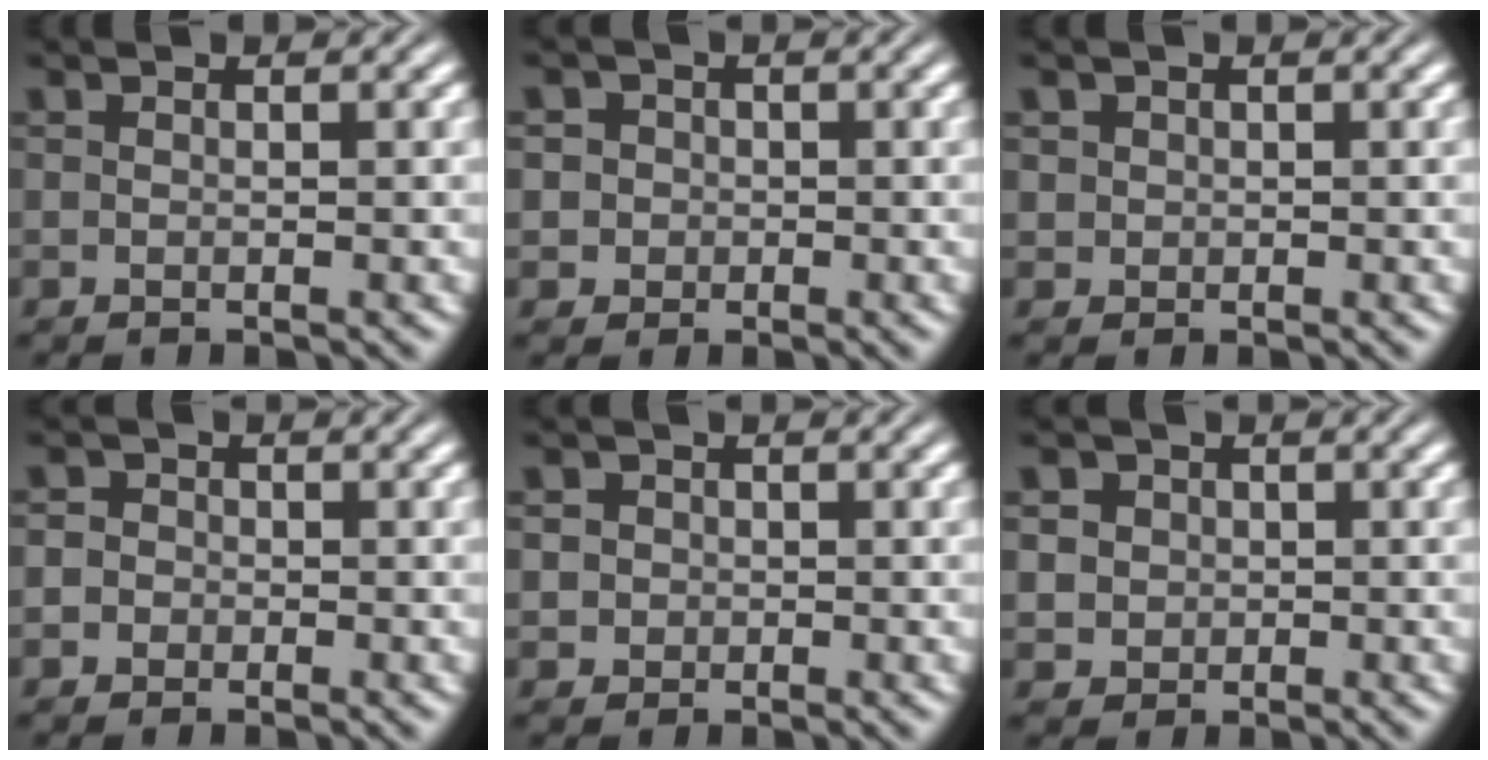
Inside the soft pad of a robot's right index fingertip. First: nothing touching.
{"total": 4.2, "force": [-0.3, 4.0, 1.2], "torque": [-0.028, -0.009, -0.010]}
{"total": 1.6, "force": [0.4, 1.5, 0.4], "torque": [-0.017, -0.012, 0.014]}
{"total": 2.0, "force": [-0.7, 1.9, 0.1], "torque": [0.003, -0.001, -0.020]}
{"total": 3.0, "force": [-0.2, 2.9, 0.8], "torque": [-0.019, -0.005, -0.005]}
{"total": 4.9, "force": [0.3, 4.6, 1.9], "torque": [-0.041, -0.013, 0.007]}